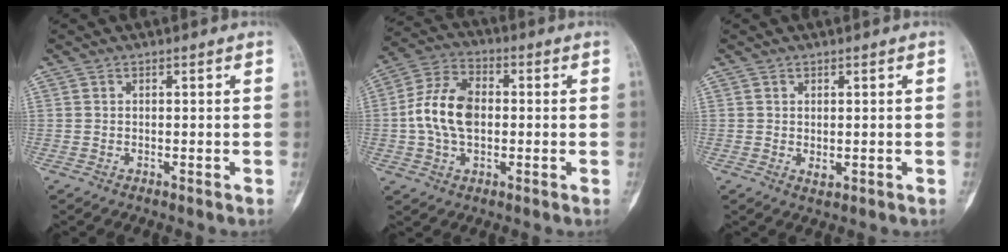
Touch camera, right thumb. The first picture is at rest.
{"total": 11.7, "force": [-0.1, 7.6, 8.9], "torque": [-0.167, 0.024, -0.008]}
{"total": 1.2, "force": [0.0, 0.8, 0.9], "torque": [-0.013, -0.004, 0.003]}